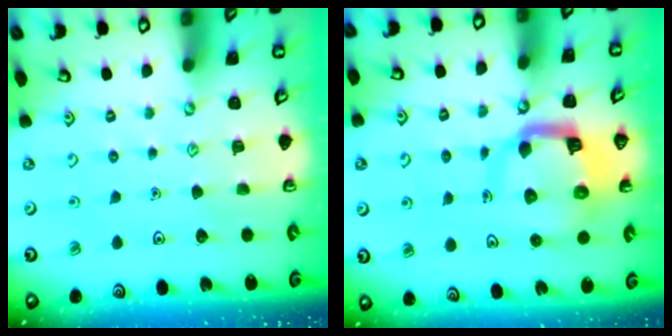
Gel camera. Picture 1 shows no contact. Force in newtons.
{"total": 10.0, "press": 9.9, "slide": 1.2}